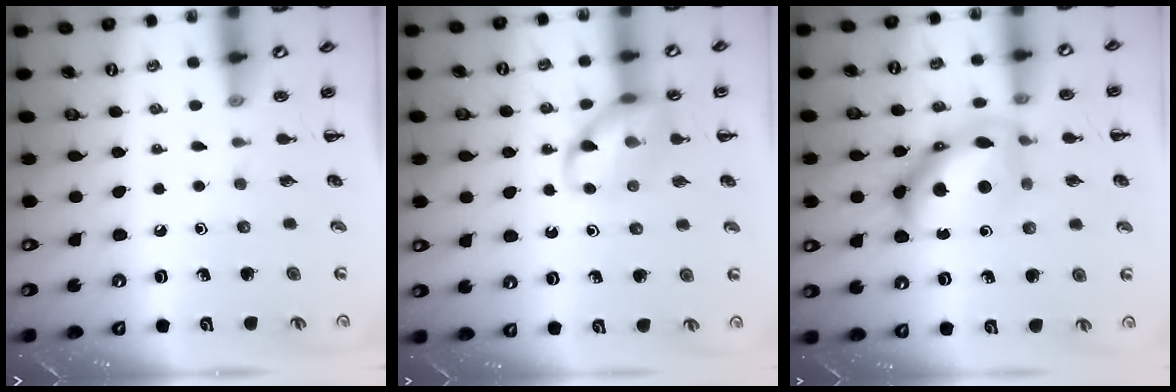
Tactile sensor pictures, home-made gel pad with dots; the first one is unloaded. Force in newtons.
{"total": 11.4, "press": 11.3, "slide": 1.4}
{"total": 14.7, "press": 14.6, "slide": 0.9}